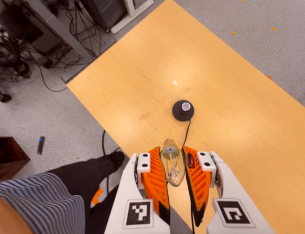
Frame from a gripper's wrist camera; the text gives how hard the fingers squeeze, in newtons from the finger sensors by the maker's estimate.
{"total": 22.3, "left": 25.8, "right": 18.9}